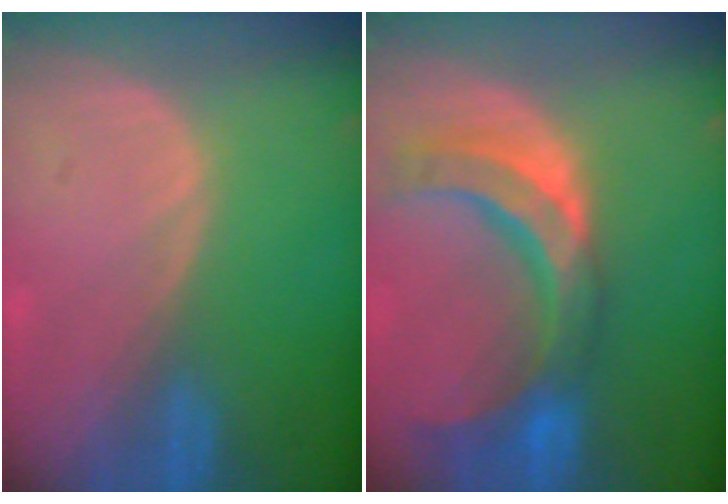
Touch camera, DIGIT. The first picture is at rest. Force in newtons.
{"total": 11.1, "press": 9.5, "slide": 5.7}